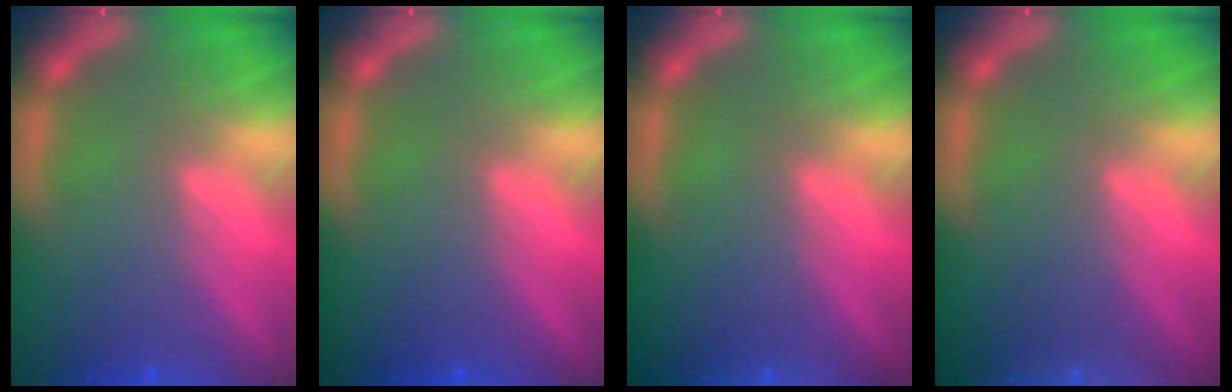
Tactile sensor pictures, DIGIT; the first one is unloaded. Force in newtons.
{"total": 0.0}
{"total": 1.4}
{"total": 4.5}